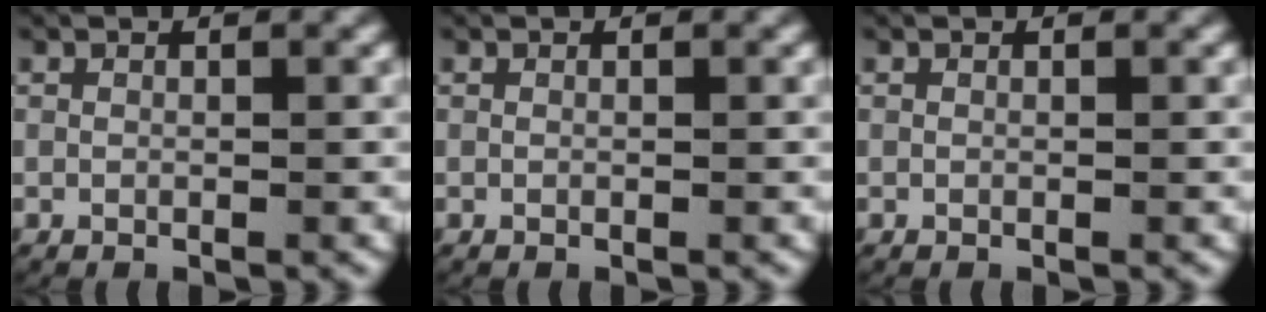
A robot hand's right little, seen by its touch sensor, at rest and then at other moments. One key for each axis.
{"total": 0.0}
{"total": 0.0}